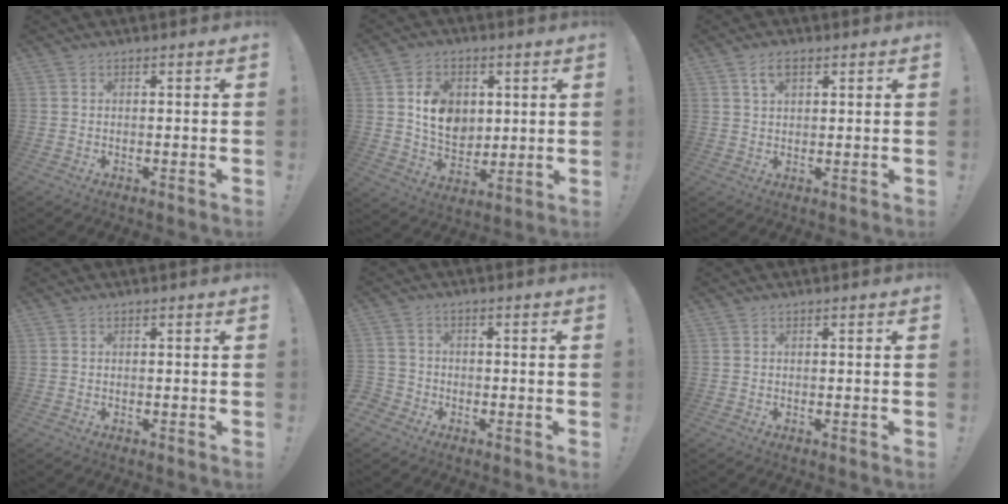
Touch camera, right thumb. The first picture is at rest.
{"total": 11.4, "force": [3.0, 9.2, 6.1], "torque": [-0.090, -0.008, 0.060]}
{"total": 4.5, "force": [2.3, 2.3, 3.1], "torque": [-0.053, -0.001, 0.040]}
{"total": 0.0}
{"total": 3.4, "force": [-2.1, 2.6, 0.7], "torque": [-0.026, 0.010, -0.038]}
{"total": 0.0}